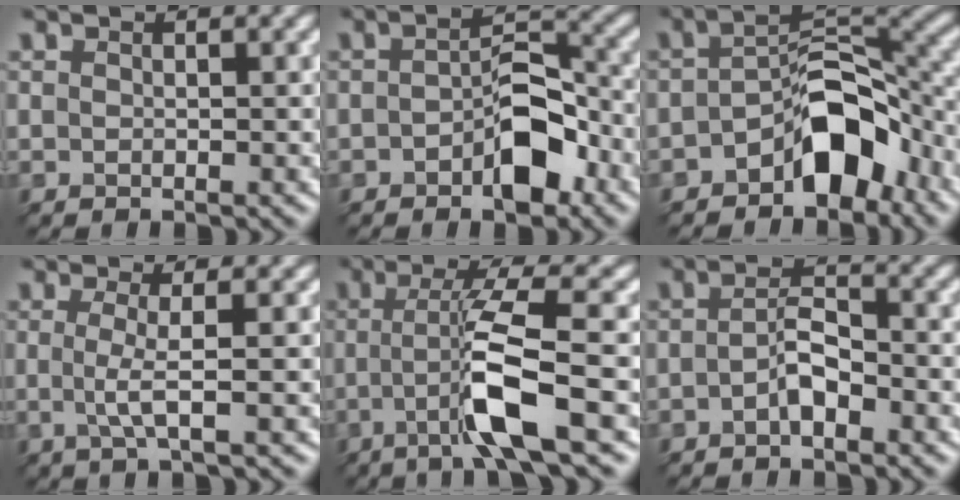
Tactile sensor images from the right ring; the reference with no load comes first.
{"total": 4.3, "force": [-2.5, 1.5, 3.2], "torque": [-0.053, 0.018, -0.033]}
{"total": 6.4, "force": [-4.0, 2.8, 4.2], "torque": [-0.062, 0.019, -0.064]}
{"total": 1.7, "force": [-0.1, -0.2, 1.7], "torque": [-0.044, 0.000, 0.007]}
{"total": 5.6, "force": [-2.1, -0.4, 5.2], "torque": [-0.112, 0.017, -0.029]}
{"total": 1.8, "force": [-1.3, 0.1, 1.3], "torque": [-0.038, 0.012, -0.016]}